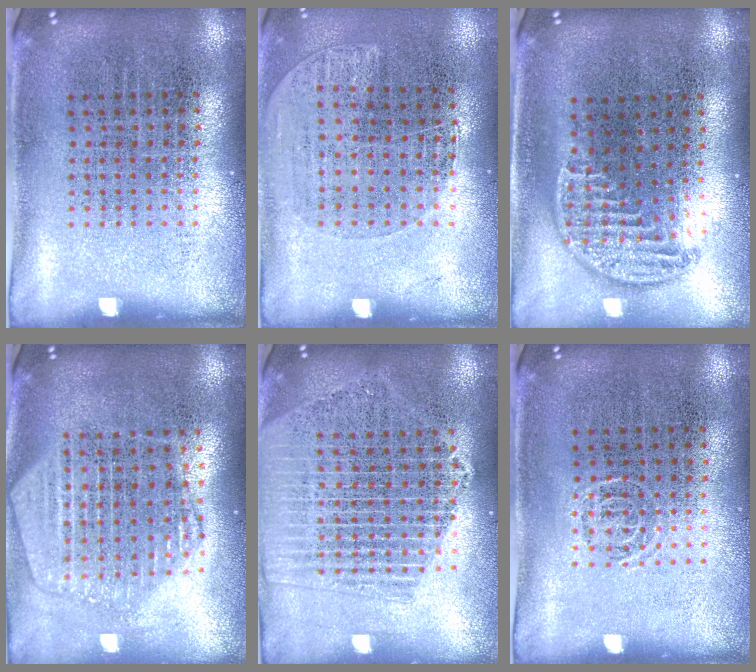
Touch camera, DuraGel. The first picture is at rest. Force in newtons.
{"total": 1.1, "press": 0.9, "slide": 0.5}
{"total": 1.2, "press": 1.0, "slide": 0.7}
{"total": 2.2, "press": 2.0, "slide": 1.0}
{"total": 2.1, "press": 1.9, "slide": 0.9}
{"total": 0.5, "press": 0.4, "slide": 0.3}